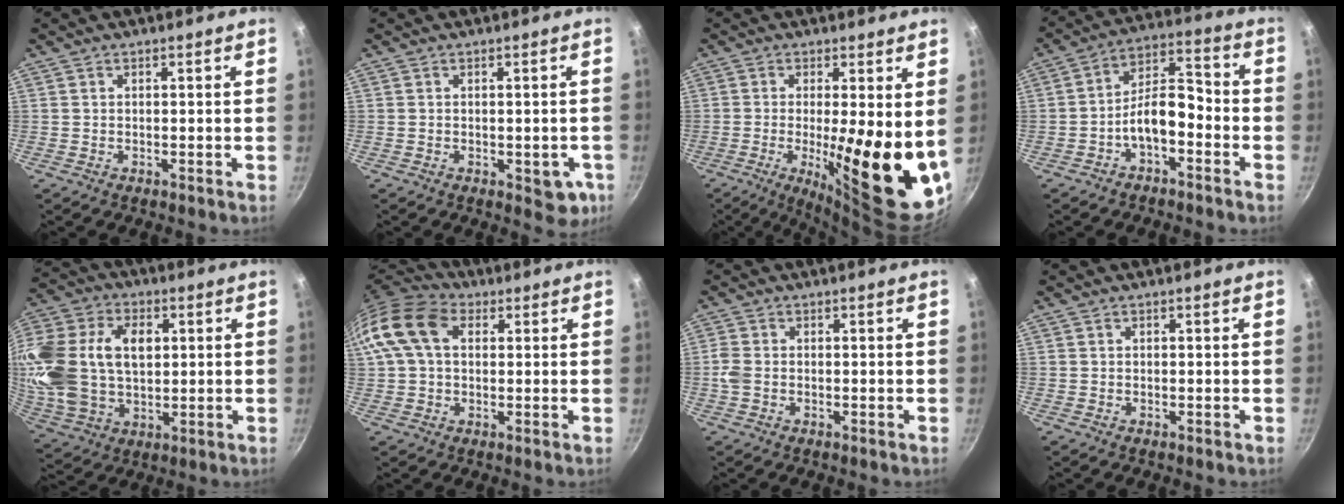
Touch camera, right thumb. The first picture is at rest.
{"total": 5.5, "force": [-1.7, 2.8, 4.5], "torque": [-0.033, 0.001, -0.017]}
{"total": 18.1, "force": [-0.9, 4.7, 17.5], "torque": [-0.234, -0.033, -0.007]}
{"total": 9.1, "force": [-4.0, 4.5, 6.9], "torque": [-0.097, 0.057, -0.075]}
{"total": 24.1, "force": [4.0, 16.5, 17.2], "torque": [-0.364, 0.019, 0.077]}
{"total": 14.0, "force": [3.4, 9.6, 9.6], "torque": [-0.177, 0.025, 0.045]}
{"total": 2.6, "force": [-0.6, 1.9, 1.7], "torque": [-0.040, 0.004, -0.015]}
{"total": 0.0}